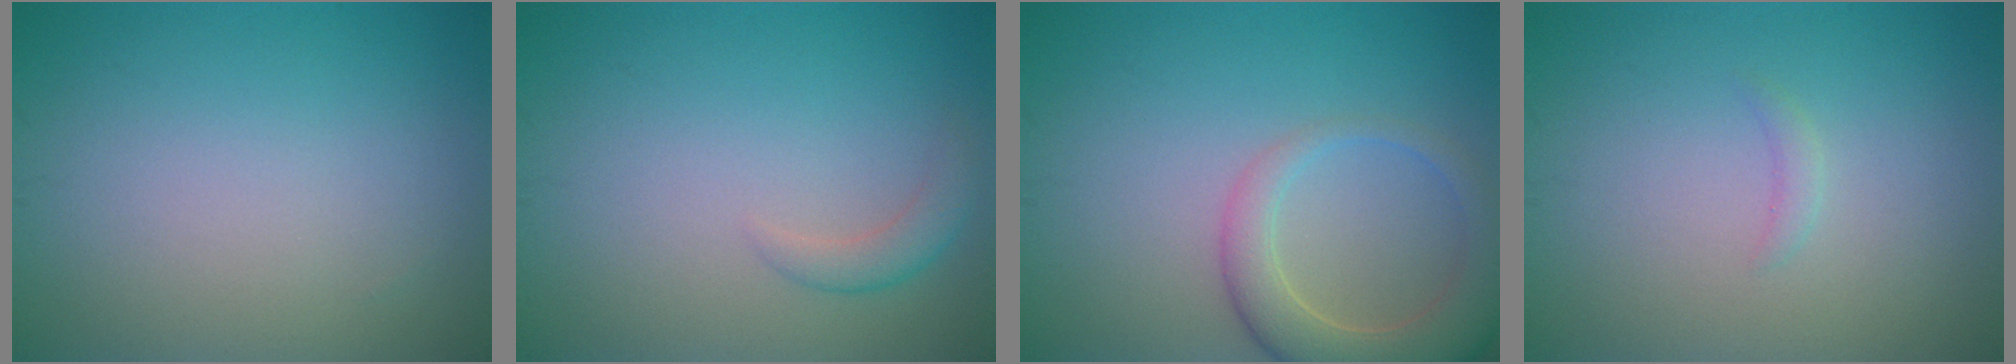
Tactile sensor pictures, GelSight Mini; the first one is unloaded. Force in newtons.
{"total": 1.6, "press": 1.6, "slide": 0.1}
{"total": 5.2, "press": 5.2, "slide": 0.5}
{"total": 0.7, "press": 0.7, "slide": 0.1}